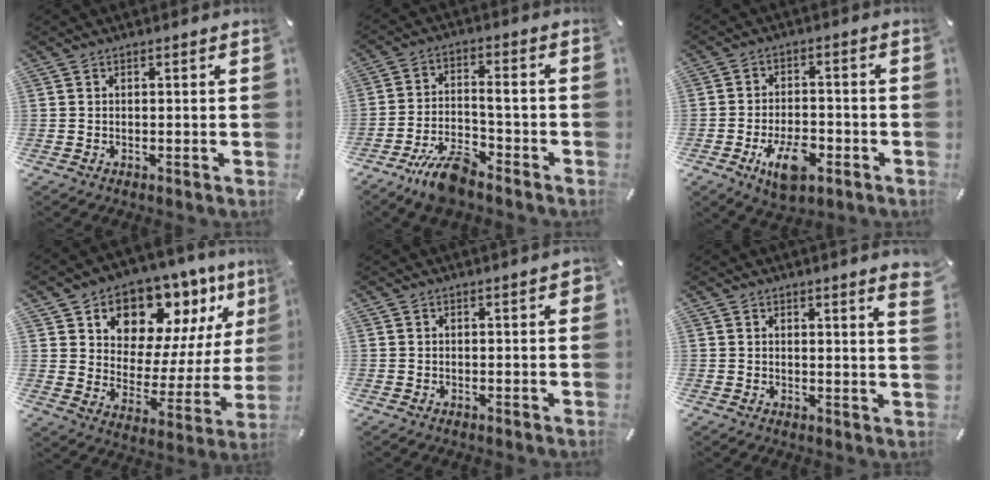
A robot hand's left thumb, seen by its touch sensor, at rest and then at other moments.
{"total": 10.0, "force": [-7.0, 3.3, 6.2], "torque": [-0.114, 0.038, -0.131]}
{"total": 9.7, "force": [-4.5, 5.2, 6.8], "torque": [-0.110, 0.013, -0.079]}
{"total": 12.6, "force": [9.7, 7.7, 2.6], "torque": [-0.042, -0.105, 0.174]}
{"total": 1.5, "force": [0.5, 0.5, 1.3], "torque": [-0.020, 0.000, 0.005]}
{"total": 3.0, "force": [2.2, 0.0, 2.0], "torque": [-0.036, -0.011, 0.037]}